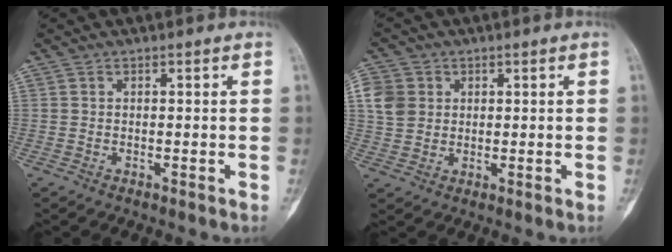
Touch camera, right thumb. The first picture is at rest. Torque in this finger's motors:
{"motor_torque": [-0.71, 0.92, 0.80, 0.10, 0.22]}